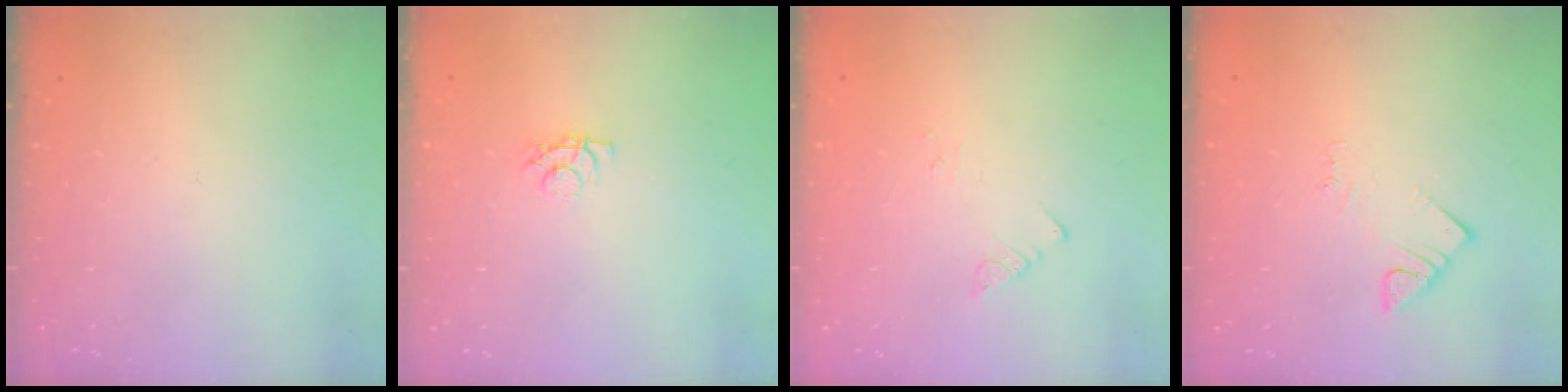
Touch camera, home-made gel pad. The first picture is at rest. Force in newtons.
{"total": 4.2, "press": 4.2, "slide": 0.5}
{"total": 1.9, "press": 1.9, "slide": 0.2}
{"total": 2.8, "press": 2.8, "slide": 0.2}